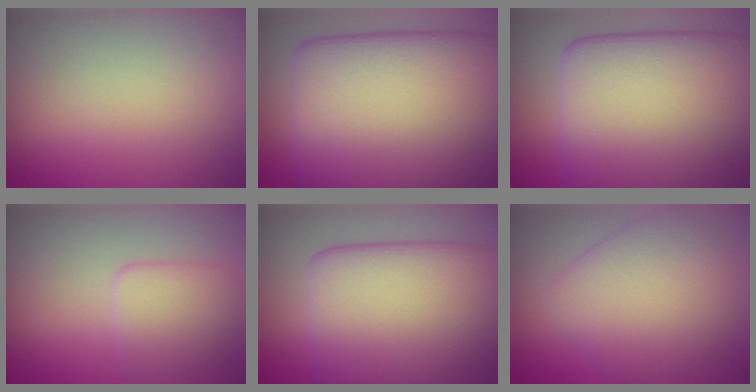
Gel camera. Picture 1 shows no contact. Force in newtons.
{"total": 17.9, "press": 17.9, "slide": 0.3}
{"total": 15.7, "press": 15.7, "slide": 0.3}
{"total": 2.5, "press": 2.5, "slide": 0.1}
{"total": 10.3, "press": 10.3, "slide": 0.5}
{"total": 5.2, "press": 5.2, "slide": 0.1}